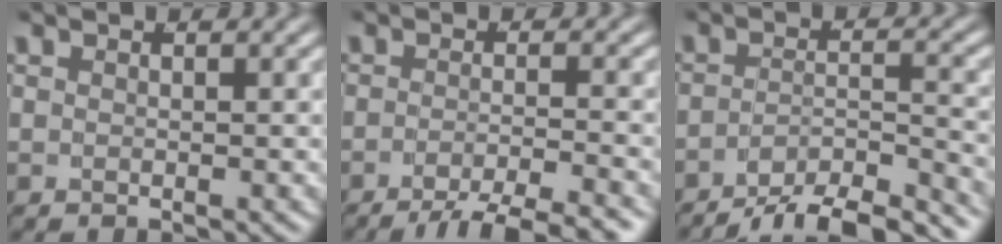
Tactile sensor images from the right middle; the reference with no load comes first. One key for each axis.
{"total": 7.2, "fx": -5.9, "fy": 1.9, "fz": 3.8, "tx": -0.047, "ty": -0.006, "tz": -0.092}
{"total": 9.4, "fx": -8.2, "fy": 2.7, "fz": 3.7, "tx": -0.037, "ty": -0.018, "tz": -0.124}